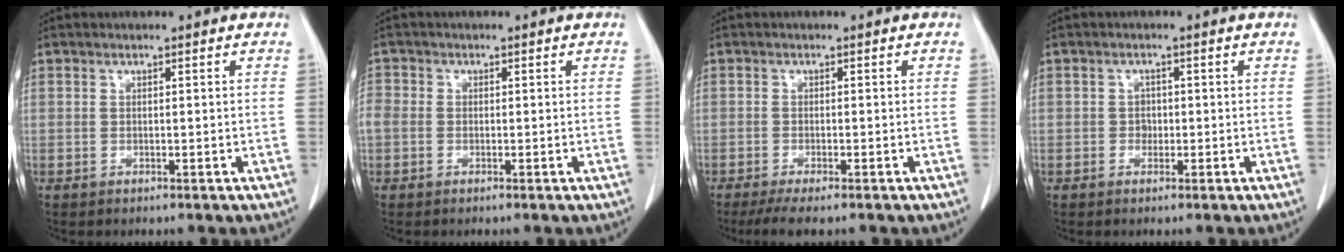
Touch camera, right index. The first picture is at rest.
{"total": 3.4, "force": [-0.2, 3.0, 1.5], "torque": [-0.048, 0.018, -0.001]}
{"total": 3.8, "force": [-2.8, 0.3, 2.5], "torque": [-0.040, -0.010, -0.048]}
{"total": 1.3, "force": [-0.2, 1.2, 0.6], "torque": [-0.005, 0.006, -0.004]}